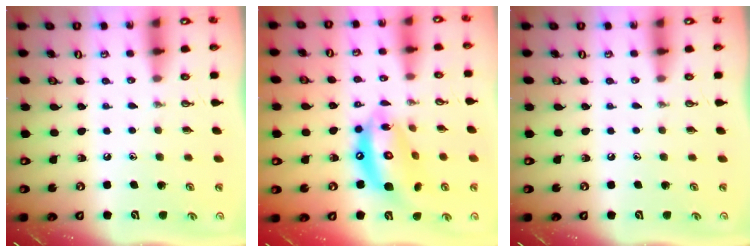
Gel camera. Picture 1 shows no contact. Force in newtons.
{"total": 15.0, "press": 14.9, "slide": 1.6}
{"total": 0.0}